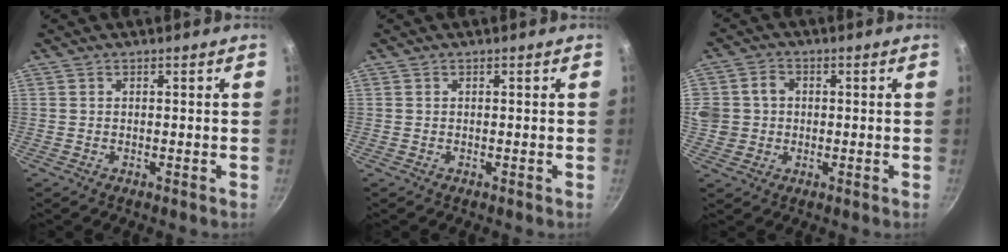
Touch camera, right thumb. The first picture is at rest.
{"total": 0.0}
{"total": 6.6, "force": [0.3, 6.0, 2.6], "torque": [-0.030, 0.008, 0.002]}